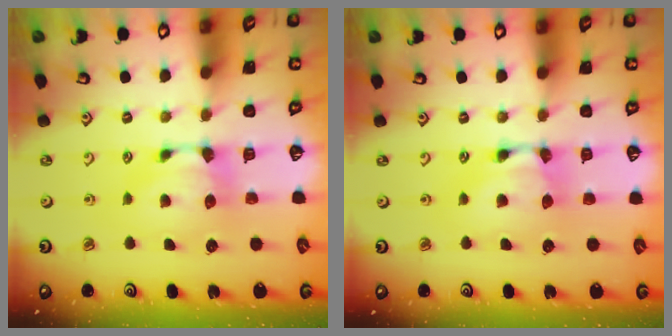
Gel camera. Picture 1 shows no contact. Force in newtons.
{"total": 1.9, "press": 1.9, "slide": 0.2}